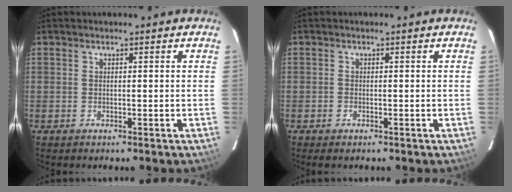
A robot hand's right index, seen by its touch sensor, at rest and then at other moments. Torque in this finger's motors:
{"motor_torque": [0.15, -0.08, 0.03, 0.02]}